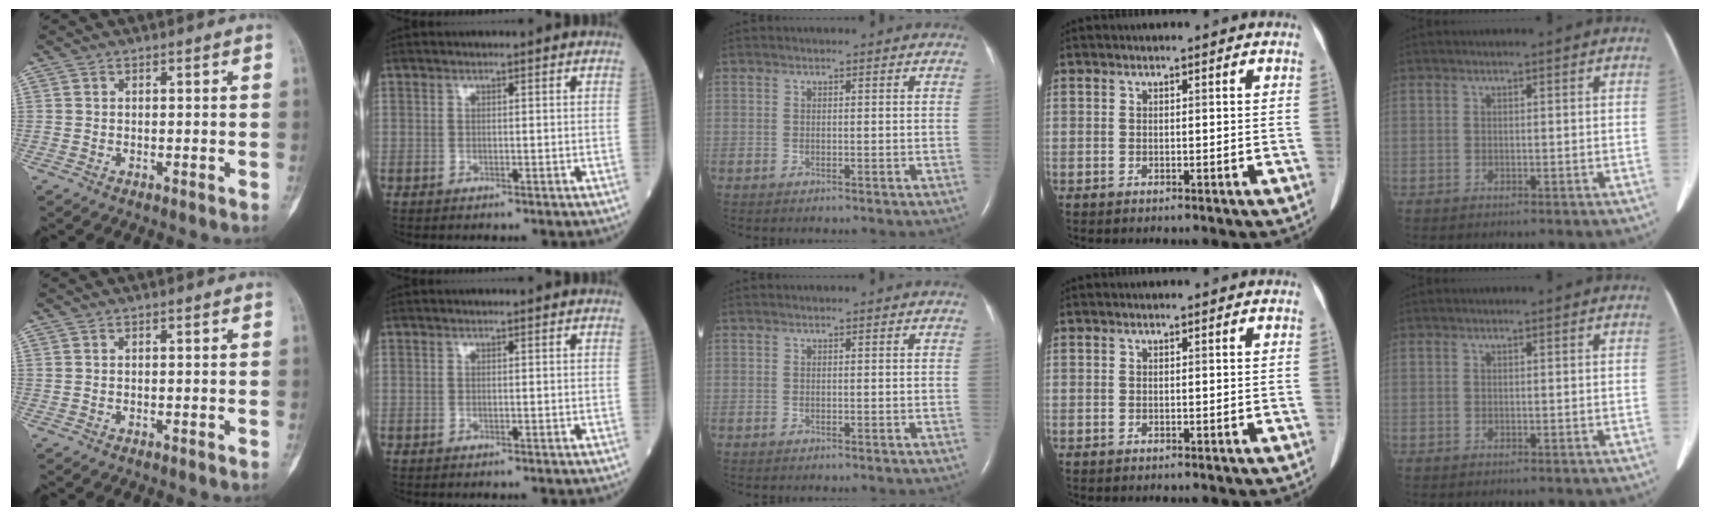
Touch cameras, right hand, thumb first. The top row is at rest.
{}